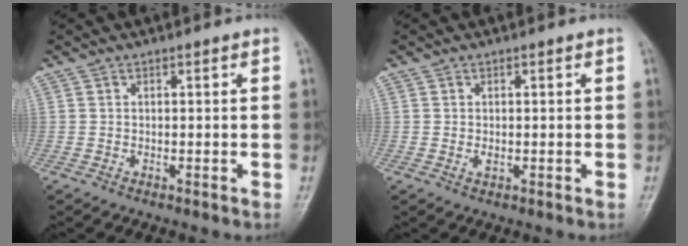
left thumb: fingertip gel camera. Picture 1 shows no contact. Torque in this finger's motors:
{"motor_torque": [-0.15, 0.06, 0.10, 0.29, 0.00]}